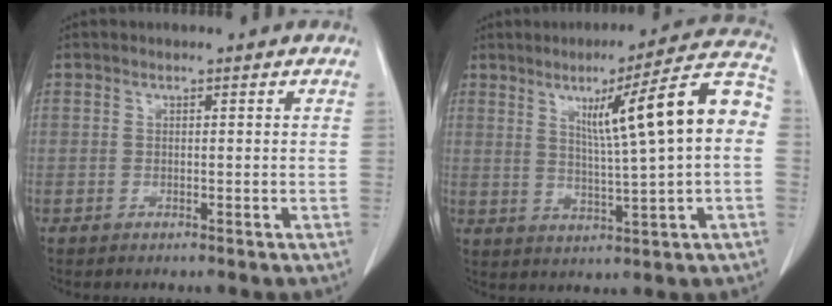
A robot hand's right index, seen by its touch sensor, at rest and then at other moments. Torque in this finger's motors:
{"motor_torque": [1.21, 0.89, 0.33, 0.07]}